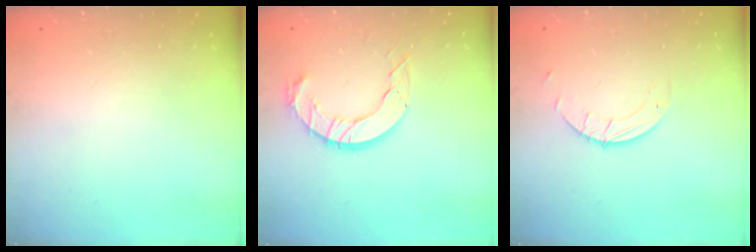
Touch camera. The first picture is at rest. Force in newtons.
{"total": 9.8, "press": 9.7, "slide": 1.1}
{"total": 1.9, "press": 1.9, "slide": 0.1}